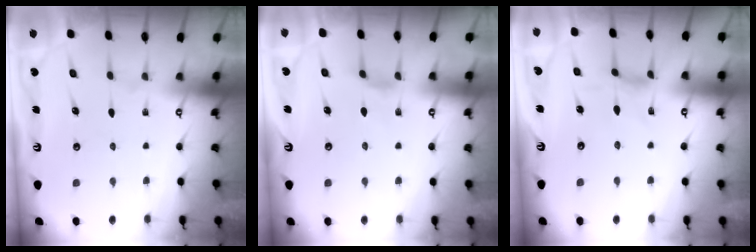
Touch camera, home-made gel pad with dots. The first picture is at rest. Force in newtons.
{"total": 1.6, "press": 1.5, "slide": 0.4}
{"total": 2.5, "press": 2.4, "slide": 0.4}